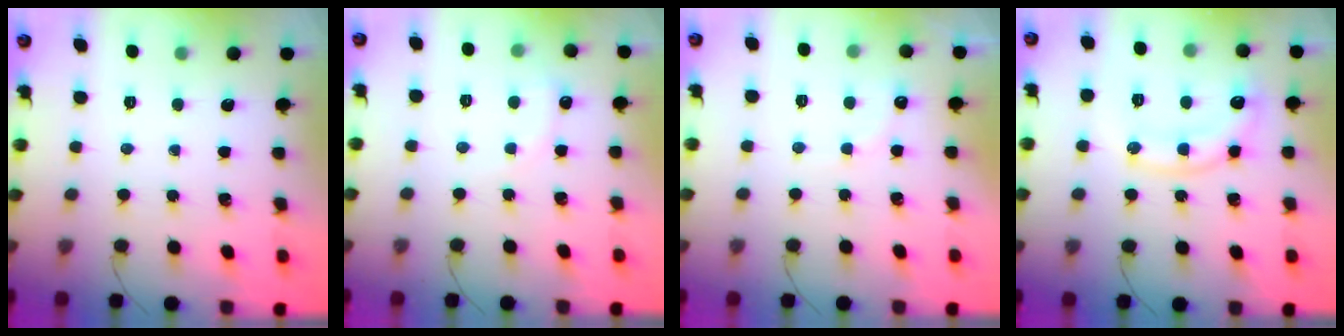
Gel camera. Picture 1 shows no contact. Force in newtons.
{"total": 5.7, "press": 5.6, "slide": 1.0}
{"total": 7.2, "press": 7.0, "slide": 1.3}
{"total": 11.9, "press": 11.9, "slide": 1.0}